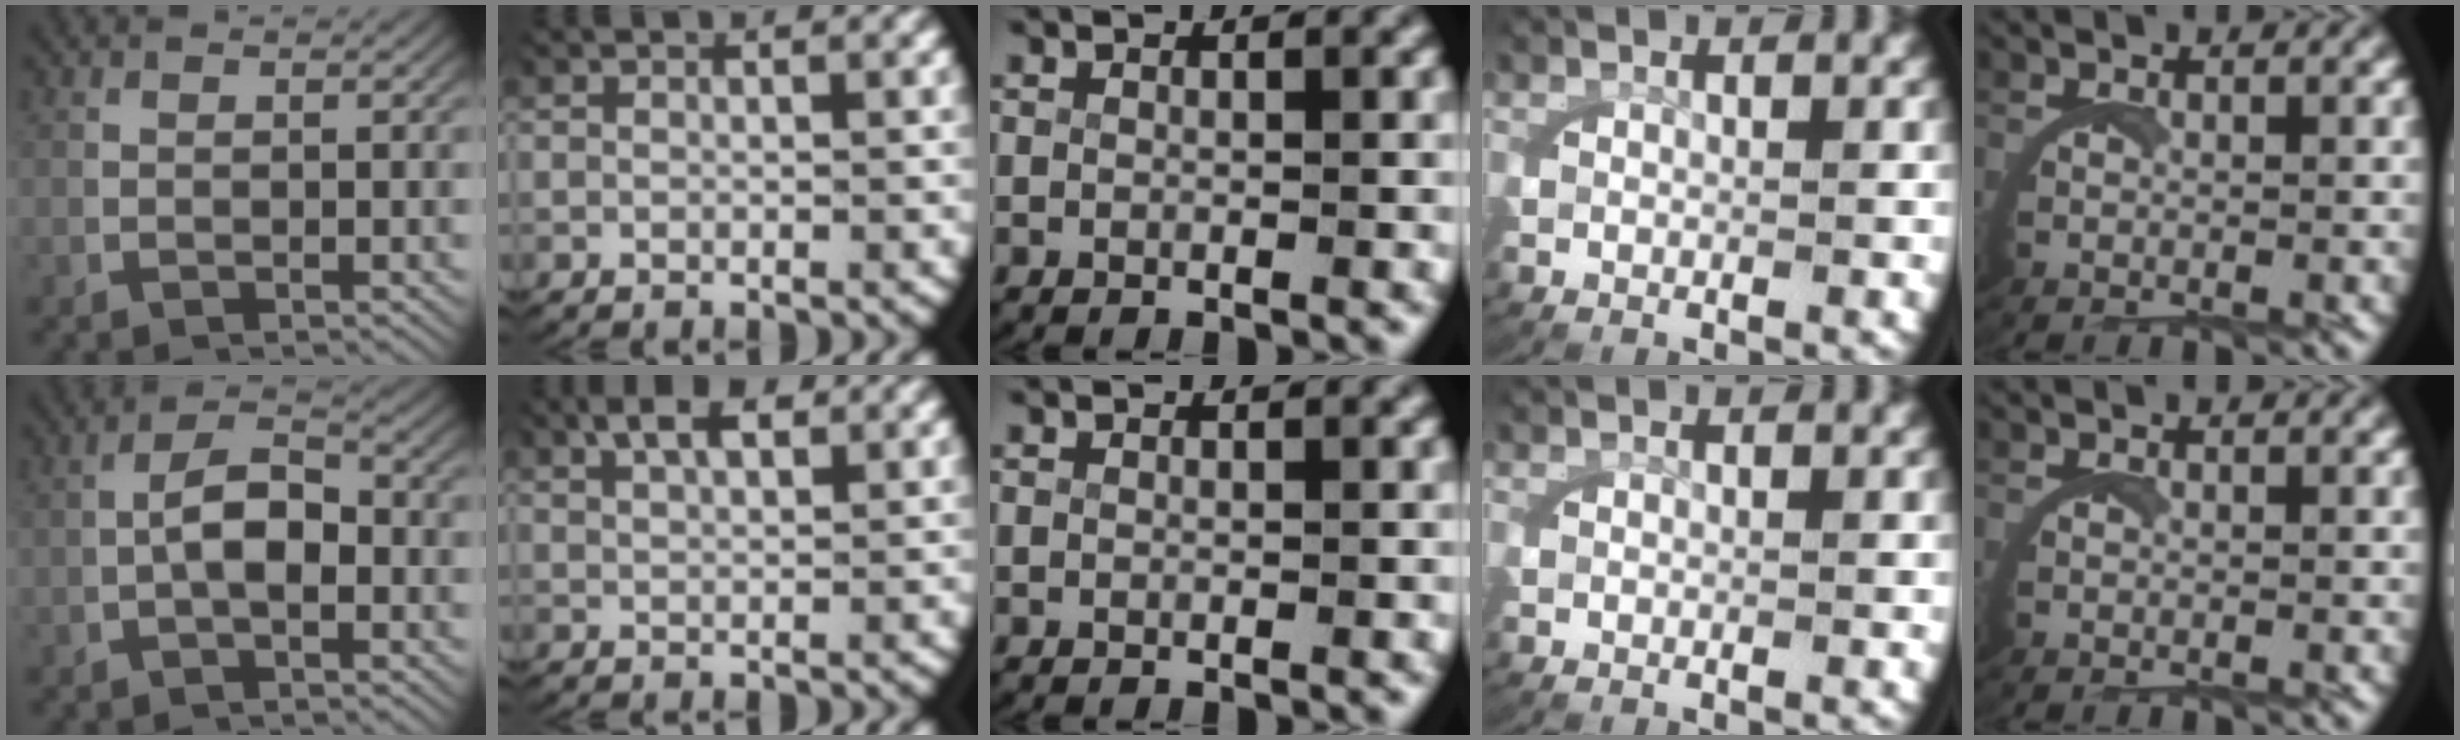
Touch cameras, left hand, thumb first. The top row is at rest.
{"thumb": {"total": 5.1, "force": [-0.4, 2.9, 4.1], "torque": [-0.072, -0.008, -0.004]}, "index": {"total": 3.4, "force": [2.3, 1.1, 2.2], "torque": [-0.041, 0.004, 0.043]}}